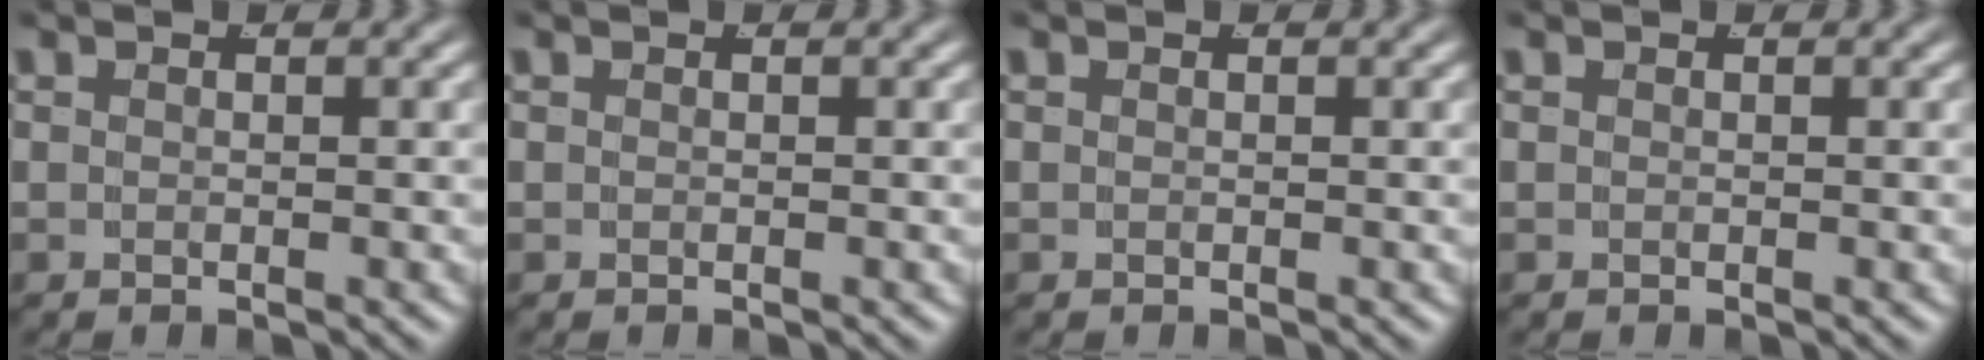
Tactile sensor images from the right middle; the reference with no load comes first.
{"total": 0.0}
{"total": 0.0}
{"total": 0.0}